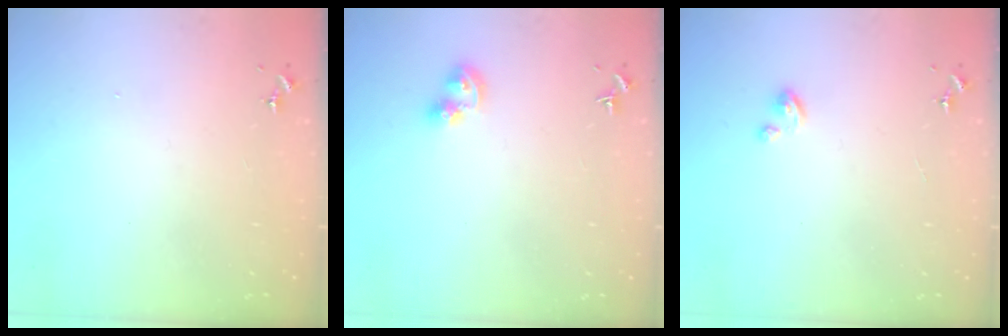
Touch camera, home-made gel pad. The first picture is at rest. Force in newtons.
{"total": 7.8, "press": 7.7, "slide": 0.8}
{"total": 2.9, "press": 2.9, "slide": 0.2}